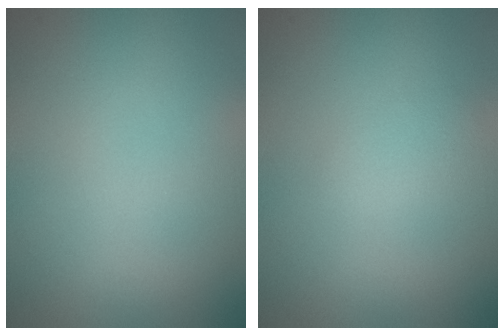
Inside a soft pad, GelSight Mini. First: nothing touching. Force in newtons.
{"total": 1.1, "press": 1.1, "slide": 0.1}